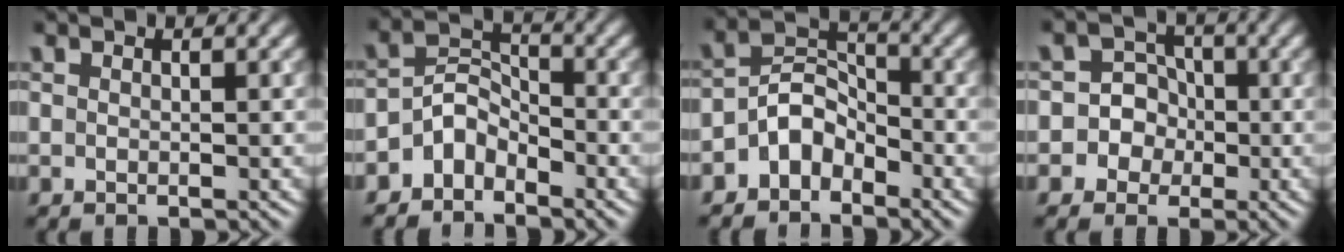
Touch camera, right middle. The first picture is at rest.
{"total": 3.2, "force": [-2.4, 1.8, 1.2], "torque": [-0.020, 0.013, -0.054]}
{"total": 3.7, "force": [-2.5, 2.2, 1.6], "torque": [-0.025, 0.013, -0.055]}
{"total": 5.7, "force": [-1.3, 5.5, 0.9], "torque": [0.013, 0.025, -0.052]}